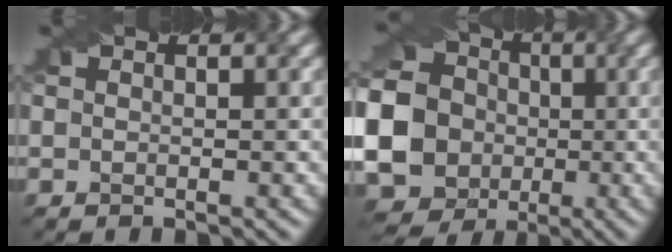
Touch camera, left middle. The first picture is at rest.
{"total": 20.9, "force": [-2.1, 19.6, 7.1], "torque": [-0.185, 0.002, -0.081]}